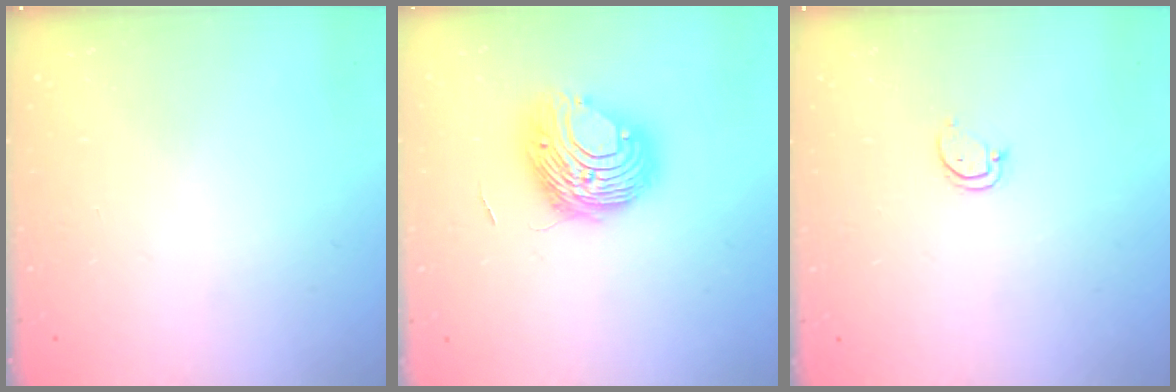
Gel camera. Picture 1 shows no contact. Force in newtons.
{"total": 9.8, "press": 9.7, "slide": 1.2}
{"total": 2.5, "press": 2.5, "slide": 0.3}